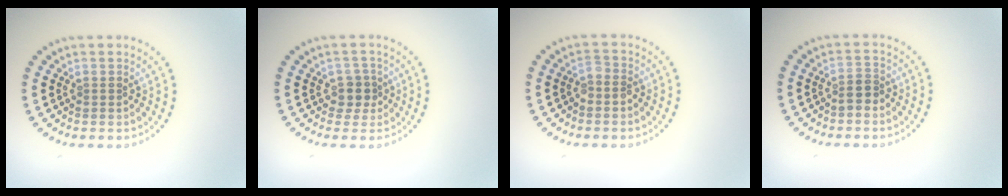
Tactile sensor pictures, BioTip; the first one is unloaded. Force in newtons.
{"total": 1.8, "press": 1.4, "slide": 1.2}
{"total": 1.5, "press": 1.3, "slide": 0.7}
{"total": 1.6, "press": 1.4, "slide": 0.7}